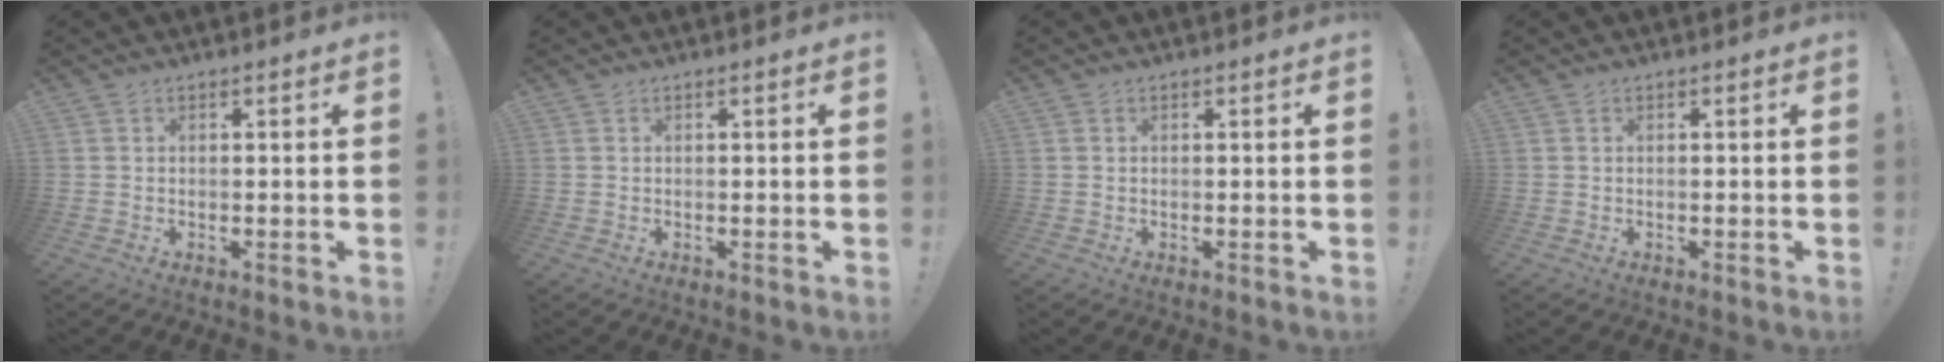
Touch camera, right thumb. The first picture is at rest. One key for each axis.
{"total": 0.0}
{"total": 0.0}
{"total": 0.0}